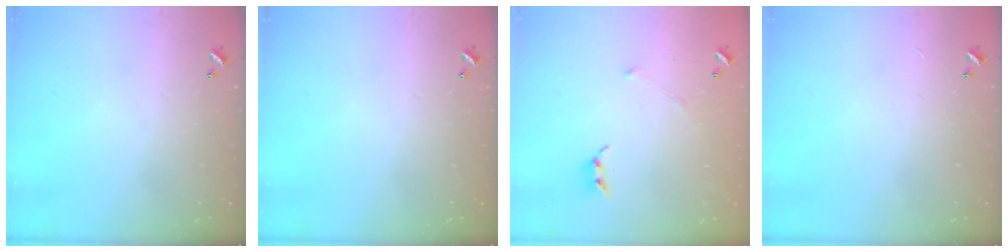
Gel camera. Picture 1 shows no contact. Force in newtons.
{"total": 0.0}
{"total": 5.1, "press": 5.0, "slide": 0.8}
{"total": 0.9, "press": 0.9, "slide": 0.2}